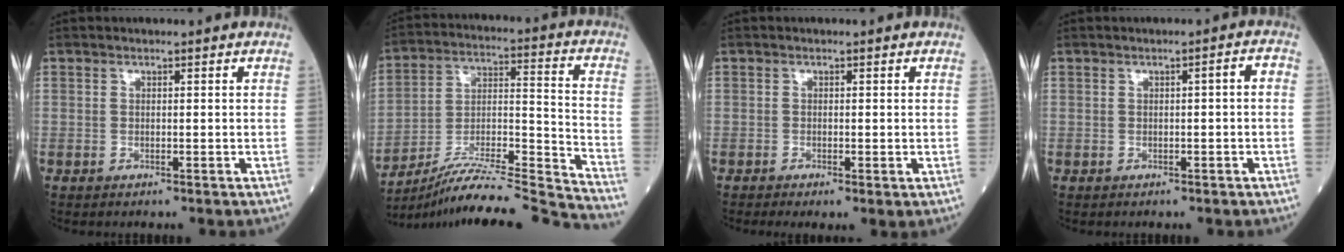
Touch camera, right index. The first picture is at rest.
{"total": 22.8, "force": [-21.4, -2.5, 7.4], "torque": [-0.119, -0.010, -0.344]}
{"total": 1.9, "force": [-0.8, 0.5, 1.7], "torque": [-0.030, -0.005, -0.011]}
{"total": 1.5, "force": [-0.2, 0.2, 1.5], "torque": [-0.016, 0.004, -0.004]}